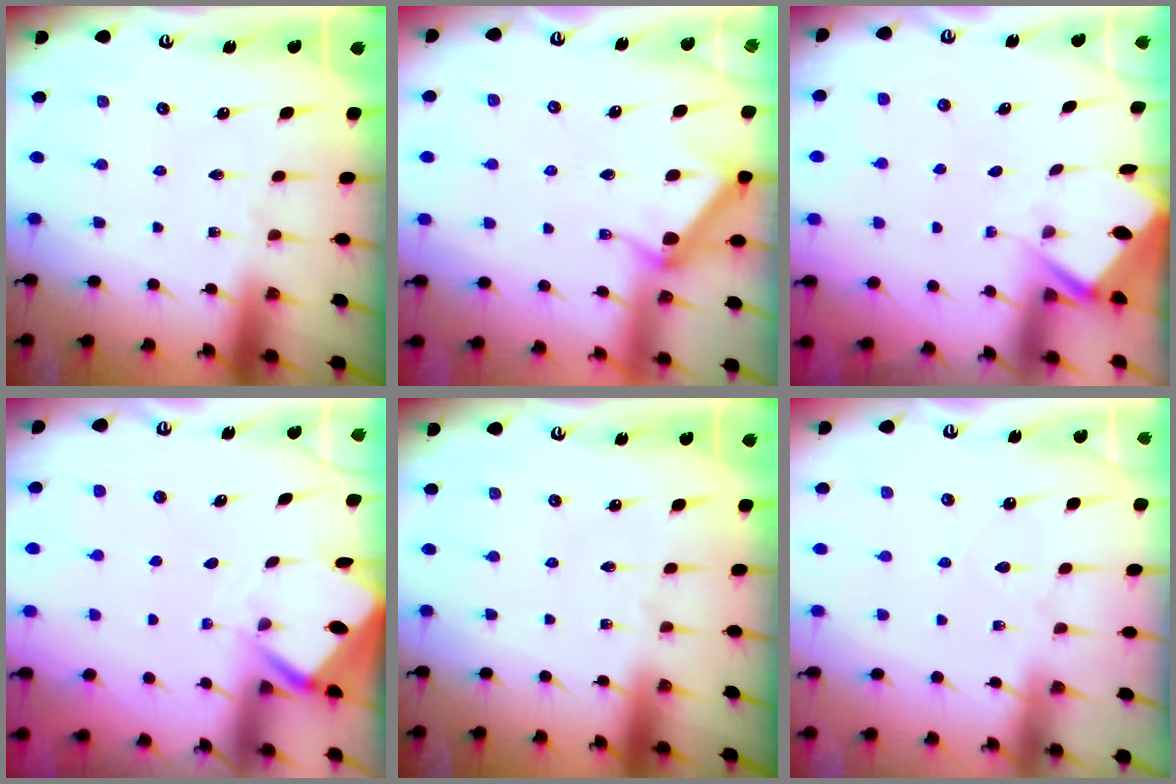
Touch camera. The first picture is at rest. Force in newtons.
{"total": 8.6, "press": 8.6, "slide": 0.2}
{"total": 3.3, "press": 3.2, "slide": 0.3}
{"total": 2.8, "press": 2.8, "slide": 0.1}
{"total": 0.0}
{"total": 4.1, "press": 4.0, "slide": 0.3}